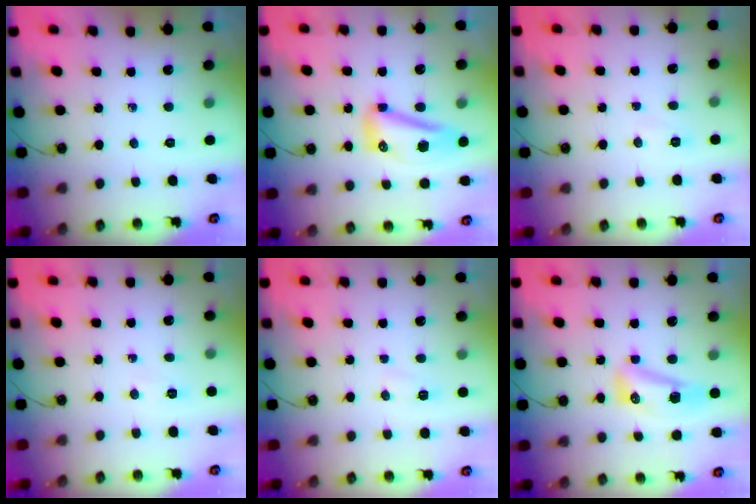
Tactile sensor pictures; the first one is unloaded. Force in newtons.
{"total": 14.1, "press": 14.0, "slide": 1.1}
{"total": 4.9, "press": 4.9, "slide": 0.5}
{"total": 4.5, "press": 2.4, "slide": 3.8}
{"total": 4.6, "press": 4.6, "slide": 0.5}
{"total": 9.0, "press": 8.9, "slide": 1.8}